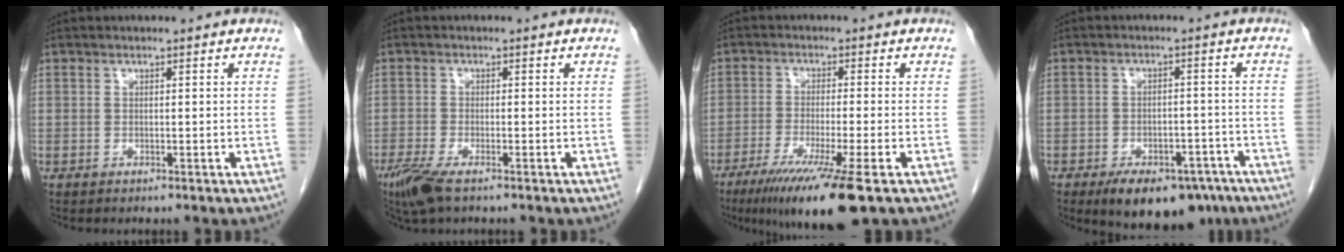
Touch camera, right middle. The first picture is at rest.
{"total": 4.7, "force": [-3.1, 0.9, 3.3], "torque": [-0.073, -0.013, -0.059]}
{"total": 11.7, "force": [-7.3, -0.6, 9.2], "torque": [-0.155, -0.036, -0.119]}
{"total": 12.2, "force": [-8.5, 6.1, 6.3], "torque": [-0.083, 0.004, -0.121]}